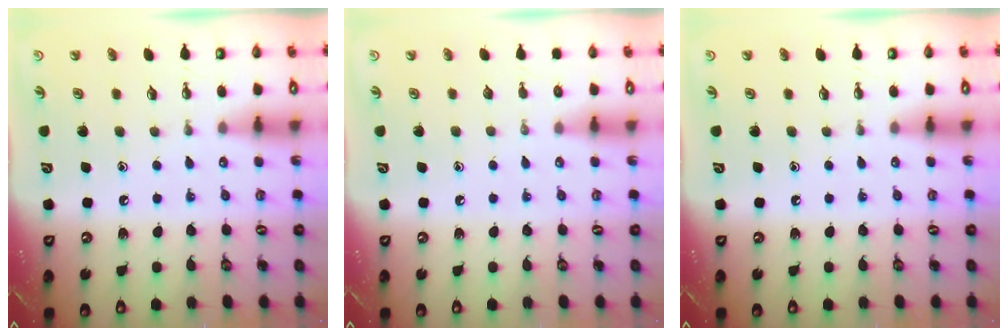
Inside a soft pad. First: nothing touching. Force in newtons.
{"total": 0.0}
{"total": 0.0}